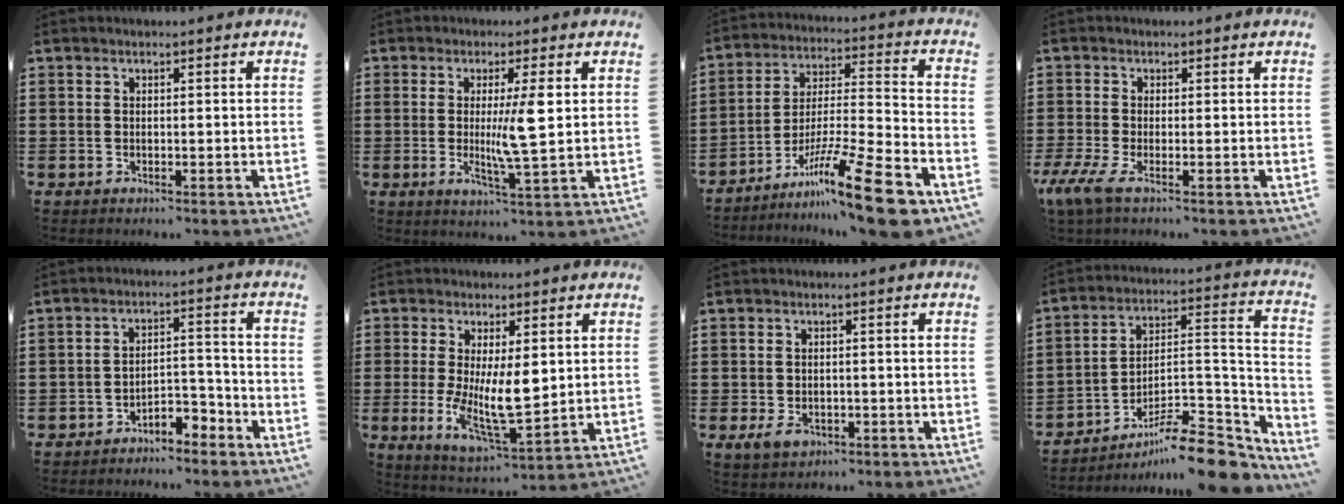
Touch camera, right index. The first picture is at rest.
{"total": 6.4, "force": [0.9, 0.3, 6.4], "torque": [-0.111, -0.008, 0.009]}
{"total": 15.7, "force": [-11.3, 0.7, 10.9], "torque": [-0.175, 0.030, -0.200]}
{"total": 3.2, "force": [-1.7, 0.1, 2.7], "torque": [-0.071, -0.018, -0.033]}
{"total": 4.3, "force": [-3.9, 1.2, 1.1], "torque": [-0.022, 0.013, -0.079]}
{"total": 9.0, "force": [0.1, 3.5, 8.3], "torque": [-0.139, -0.012, 0.002]}
{"total": 2.5, "force": [-1.1, 1.6, 1.5], "torque": [-0.038, -0.003, -0.023]}
{"total": 10.2, "force": [-8.3, 2.3, 5.5], "torque": [-0.078, 0.021, -0.158]}